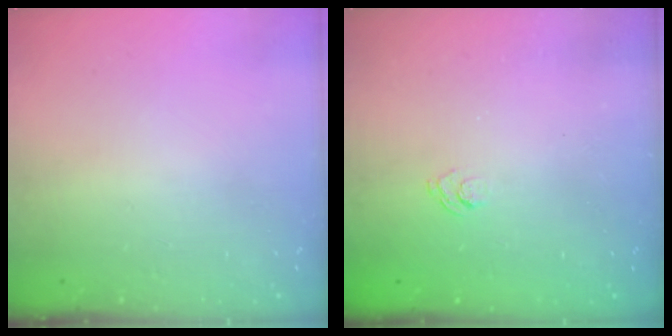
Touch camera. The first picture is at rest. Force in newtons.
{"total": 2.3, "press": 1.8, "slide": 1.3}